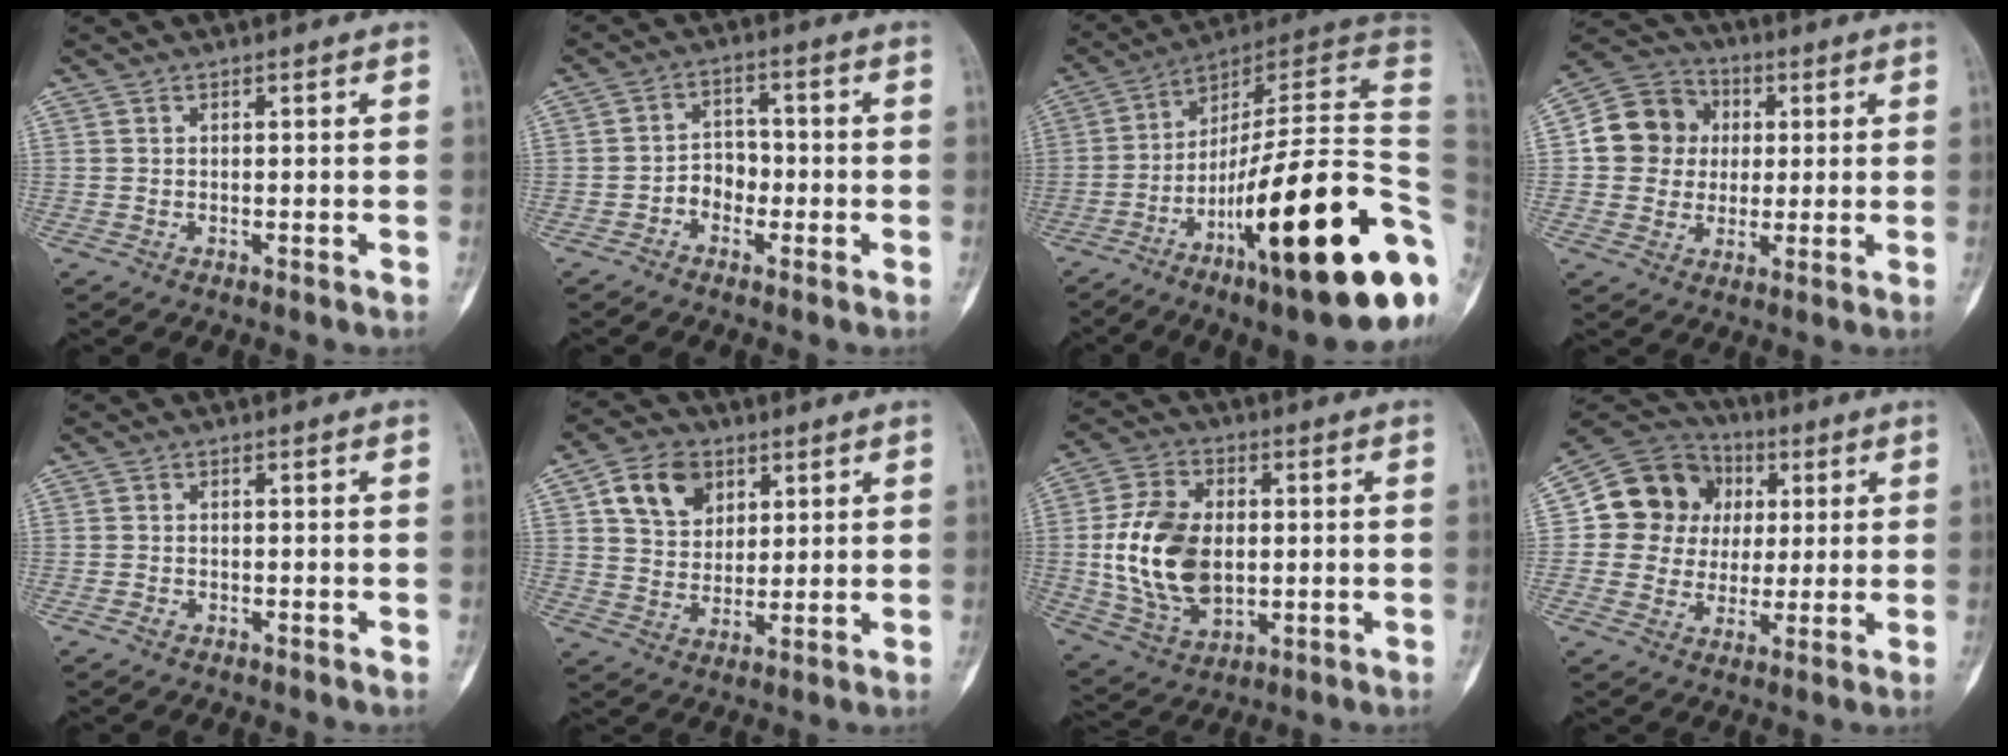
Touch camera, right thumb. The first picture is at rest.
{"total": 4.5, "force": [-1.9, 3.5, 2.1], "torque": [-0.008, 0.025, -0.043]}
{"total": 30.8, "force": [-8.5, 6.0, 29.0], "torque": [-0.356, 0.060, -0.134]}
{"total": 11.4, "force": [1.3, 10.5, 4.2], "torque": [-0.048, 0.015, 0.014]}
{"total": 1.0, "force": [-0.7, 0.6, 0.4], "torque": [-0.007, 0.002, -0.016]}
{"total": 10.1, "force": [4.3, 7.6, 5.2], "torque": [-0.063, -0.012, 0.078]}
{"total": 16.5, "force": [0.0, 11.0, 12.3], "torque": [-0.211, 0.003, 0.010]}
{"total": 14.5, "force": [2.5, 13.3, 5.3], "torque": [-0.052, 0.018, 0.042]}